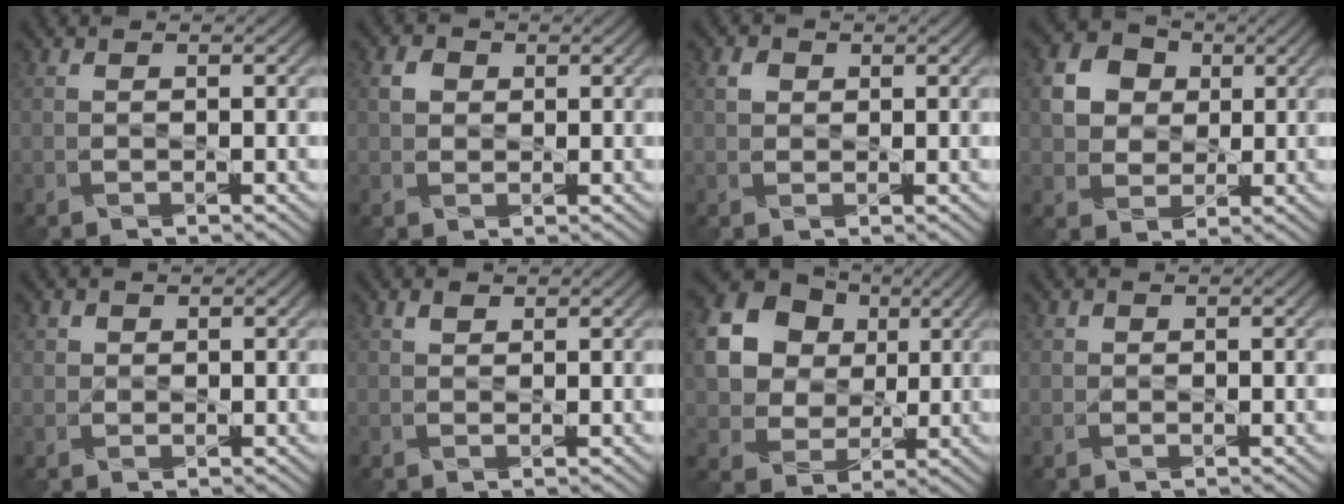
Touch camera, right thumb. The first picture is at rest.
{"total": 2.1, "force": [0.6, 1.8, 0.9], "torque": [-0.020, 0.000, 0.008]}
{"total": 1.6, "force": [0.6, 1.3, 0.7], "torque": [-0.017, 0.001, 0.010]}
{"total": 7.1, "force": [1.9, 6.1, 3.2], "torque": [-0.109, 0.011, 0.029]}
{"total": 1.7, "force": [0.7, 1.5, 0.3], "torque": [-0.010, -0.008, 0.015]}
{"total": 0.9, "force": [0.7, 0.4, 0.4], "torque": [-0.010, 0.001, 0.014]}
{"total": 18.8, "force": [6.3, 15.7, 8.3], "torque": [-0.237, 0.022, 0.135]}
{"total": 0.8, "force": [0.3, 0.7, 0.0], "torque": [0.000, -0.004, 0.004]}